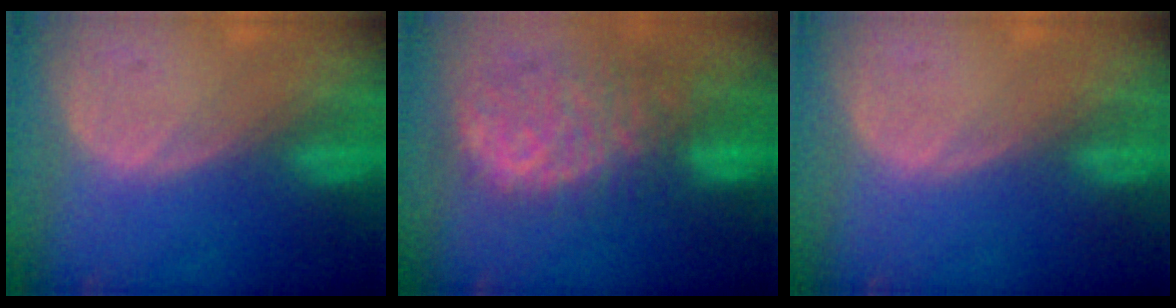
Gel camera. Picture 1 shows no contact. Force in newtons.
{"total": 11.4, "press": 9.7, "slide": 5.9}
{"total": 0.0}